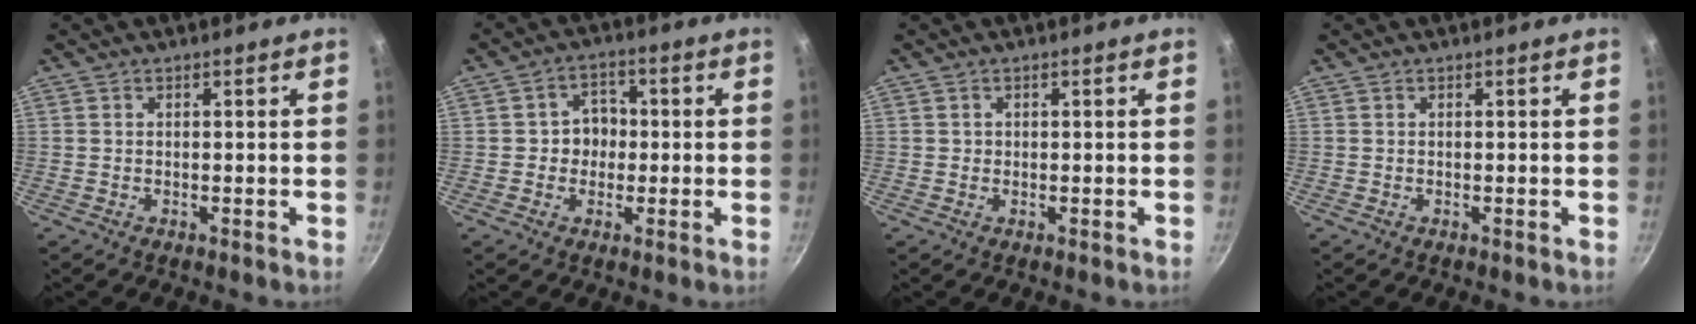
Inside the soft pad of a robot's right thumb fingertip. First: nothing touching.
{"total": 5.5, "force": [-0.3, 4.8, 2.6], "torque": [0.000, 0.011, -0.010]}
{"total": 0.5, "force": [0.0, 0.5, 0.0], "torque": [0.006, 0.001, 0.000]}
{"total": 0.0}